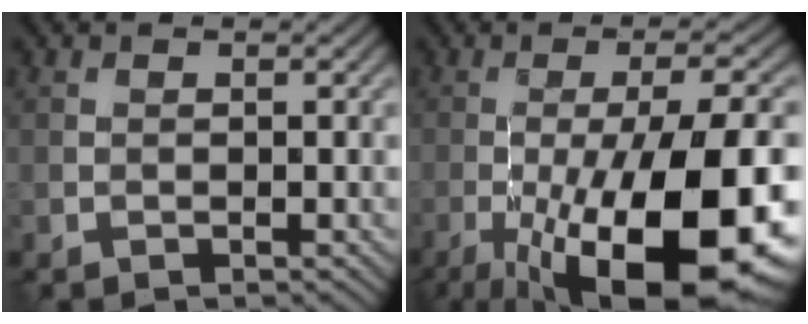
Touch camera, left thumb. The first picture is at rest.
{"total": 19.2, "force": [-6.8, 5.8, 17.0], "torque": [-0.245, -0.006, -0.105]}